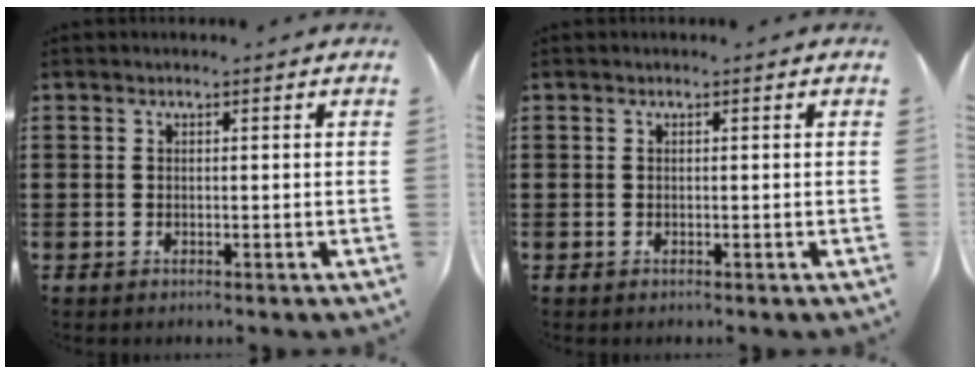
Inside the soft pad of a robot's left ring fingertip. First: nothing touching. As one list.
[{"total": 0.0}]